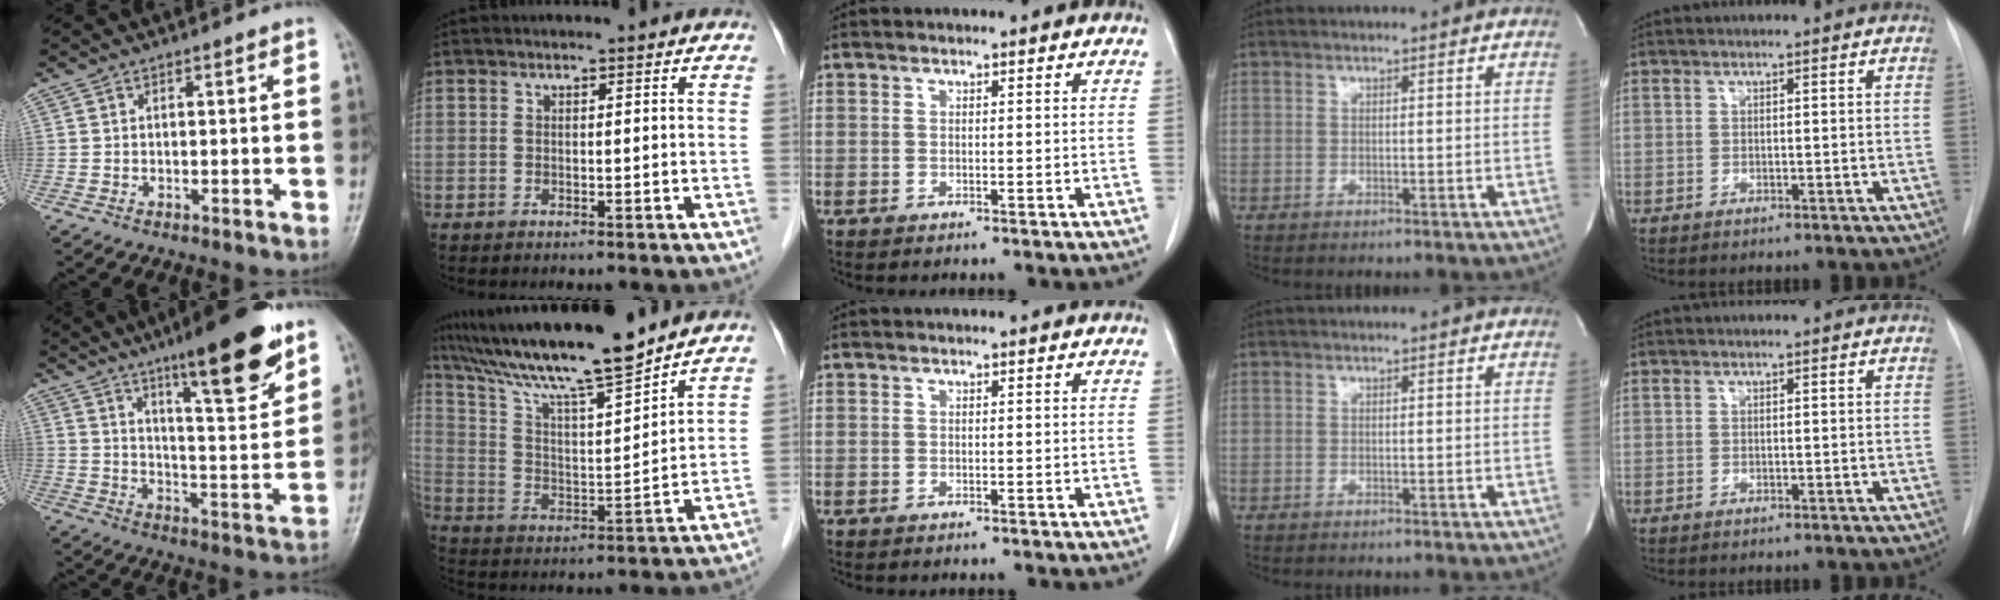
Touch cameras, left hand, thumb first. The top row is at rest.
{"thumb": {"total": 18.5, "force": [11.7, 3.7, 13.9], "torque": [-0.178, -0.065, 0.181]}, "index": {"total": 16.2, "force": [13.8, -0.1, 8.5], "torque": [-0.153, 0.004, 0.241]}}